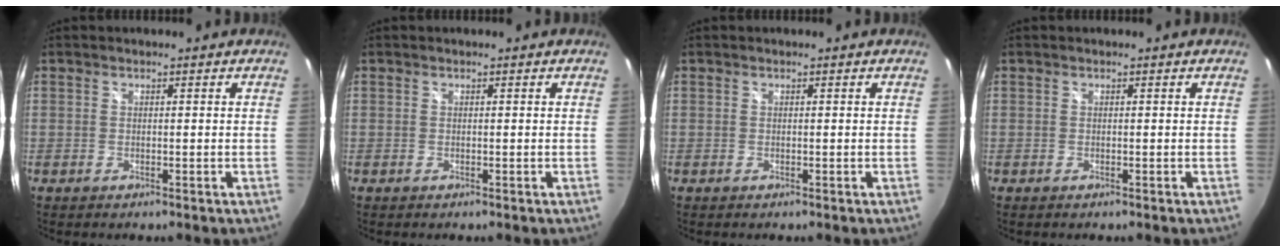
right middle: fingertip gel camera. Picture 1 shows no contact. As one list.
[{"total": 0.0}, {"total": 0.0}, {"total": 0.0}]